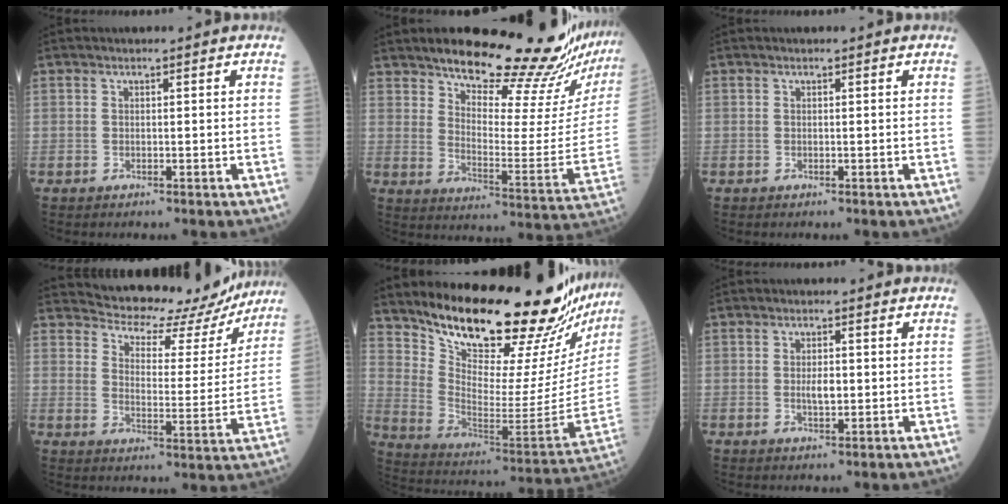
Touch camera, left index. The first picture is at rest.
{"total": 21.3, "force": [18.8, 1.3, 9.8], "torque": [-0.128, -0.089, 0.248]}
{"total": 0.0}
{"total": 16.7, "force": [15.5, 5.2, 3.1], "torque": [-0.018, -0.018, 0.184]}
{"total": 25.4, "force": [22.3, 1.4, 12.1], "torque": [-0.195, -0.121, 0.323]}
{"total": 2.1, "force": [0.0, 0.8, 1.9], "torque": [-0.030, -0.002, 0.001]}